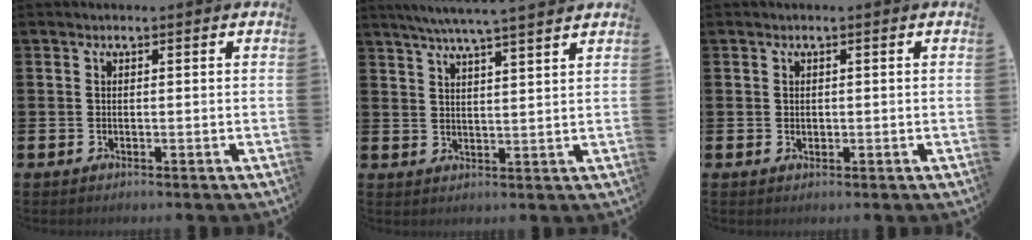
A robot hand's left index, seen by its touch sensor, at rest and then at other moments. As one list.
[{"total": 5.8, "force": [5.3, -0.8, 2.0], "torque": [-0.053, -0.022, 0.093]}, {"total": 0.7, "force": [0.3, 0.6, 0.3], "torque": [0.004, 0.001, 0.002]}]